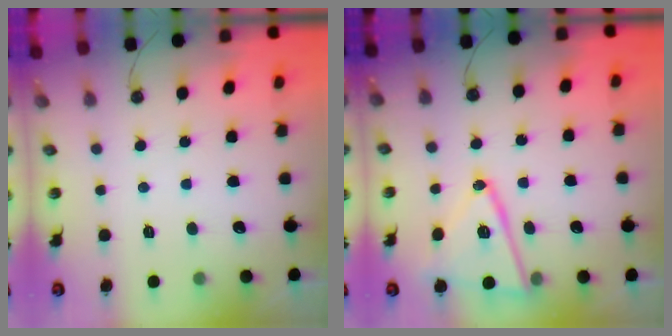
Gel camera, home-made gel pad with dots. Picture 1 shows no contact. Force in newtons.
{"total": 17.0, "press": 16.9, "slide": 1.2}